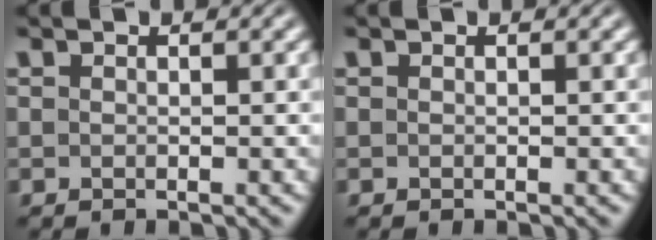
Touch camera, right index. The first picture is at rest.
{"total": 0.0}